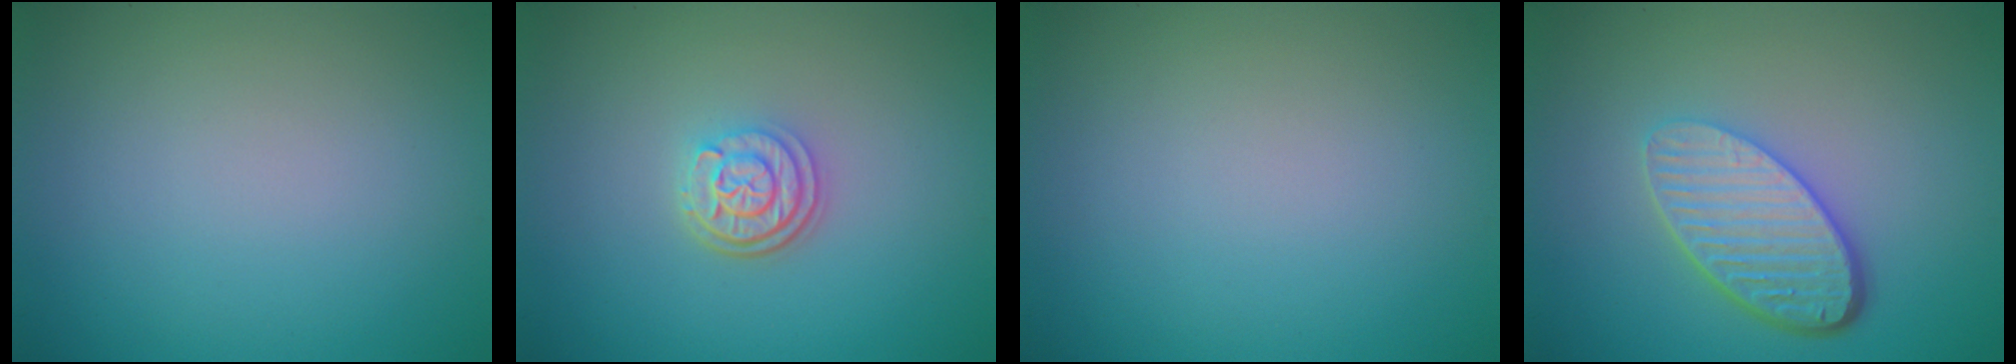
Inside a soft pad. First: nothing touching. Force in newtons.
{"total": 2.9, "press": 2.4, "slide": 1.7}
{"total": 0.0}
{"total": 5.3, "press": 3.9, "slide": 3.6}